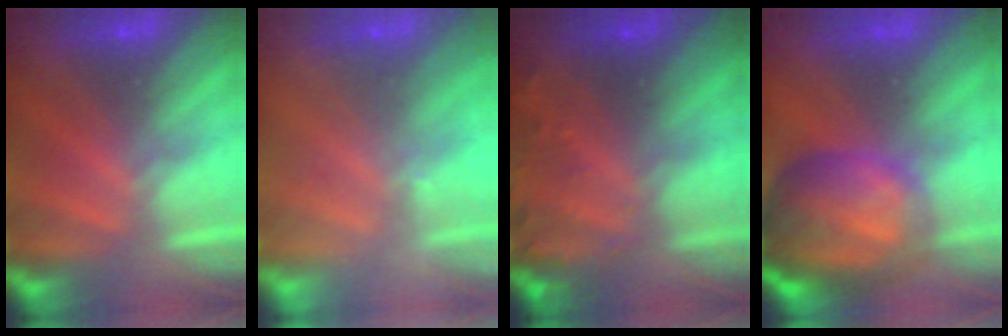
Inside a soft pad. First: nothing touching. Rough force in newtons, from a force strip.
{"total": 2.2}
{"total": 7.6}
{"total": 7.3}